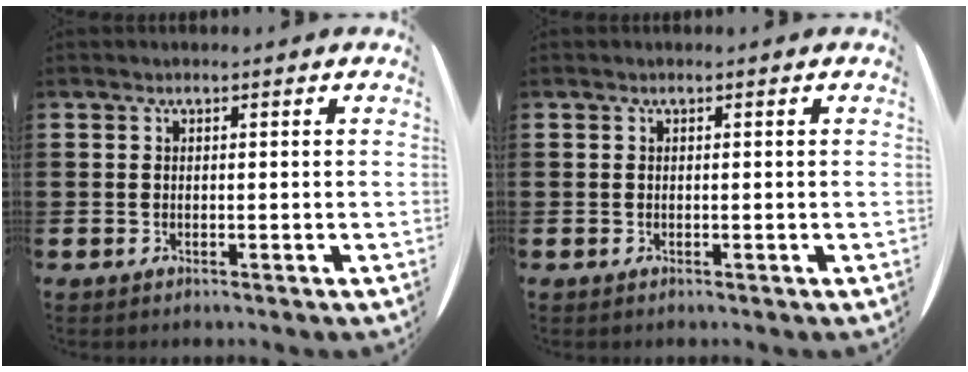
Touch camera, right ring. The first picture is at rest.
{"total": 0.0}